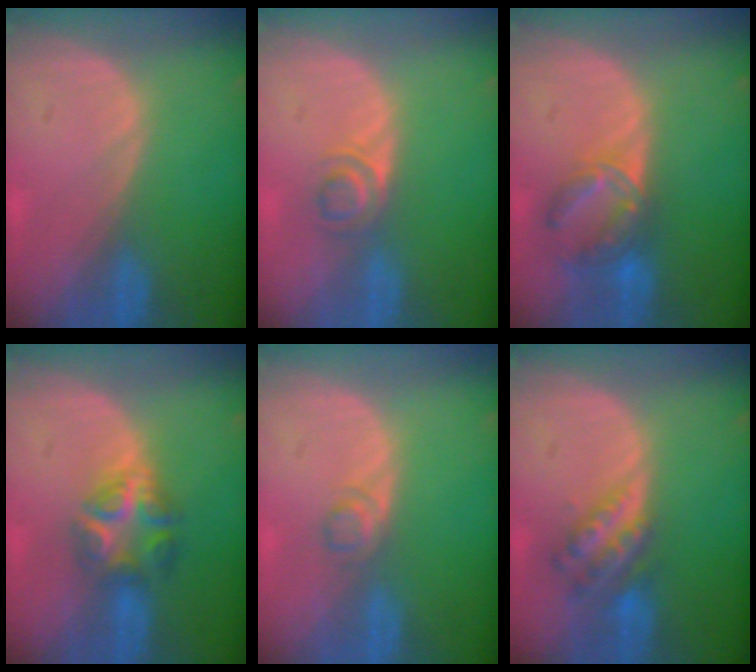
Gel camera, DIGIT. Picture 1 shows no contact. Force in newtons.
{"total": 3.1, "press": 2.9, "slide": 0.8}
{"total": 7.3, "press": 6.3, "slide": 3.7}
{"total": 6.0, "press": 5.9, "slide": 0.4}
{"total": 1.9, "press": 1.8, "slide": 0.2}
{"total": 6.1, "press": 5.3, "slide": 3.0}